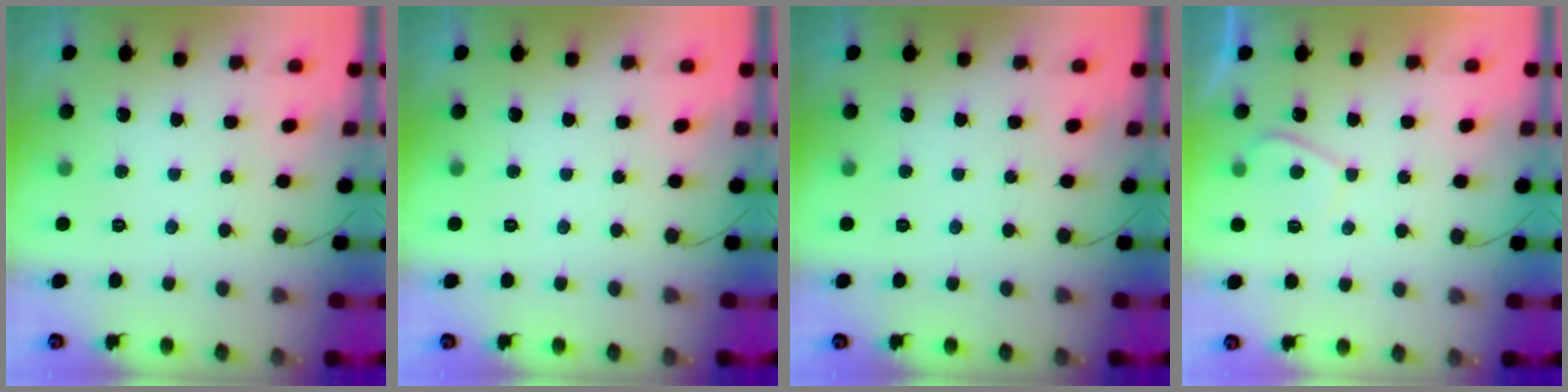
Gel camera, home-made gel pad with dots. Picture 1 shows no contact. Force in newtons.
{"total": 0.0}
{"total": 0.0}
{"total": 3.1, "press": 3.1, "slide": 0.7}